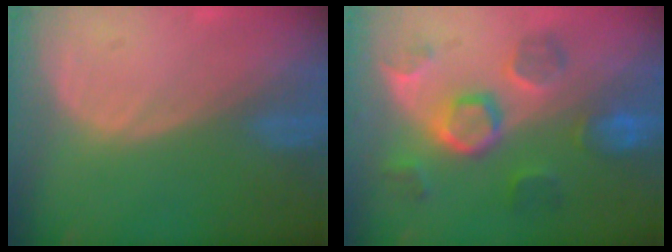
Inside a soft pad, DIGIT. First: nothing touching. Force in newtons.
{"total": 8.5, "press": 8.4, "slide": 0.8}